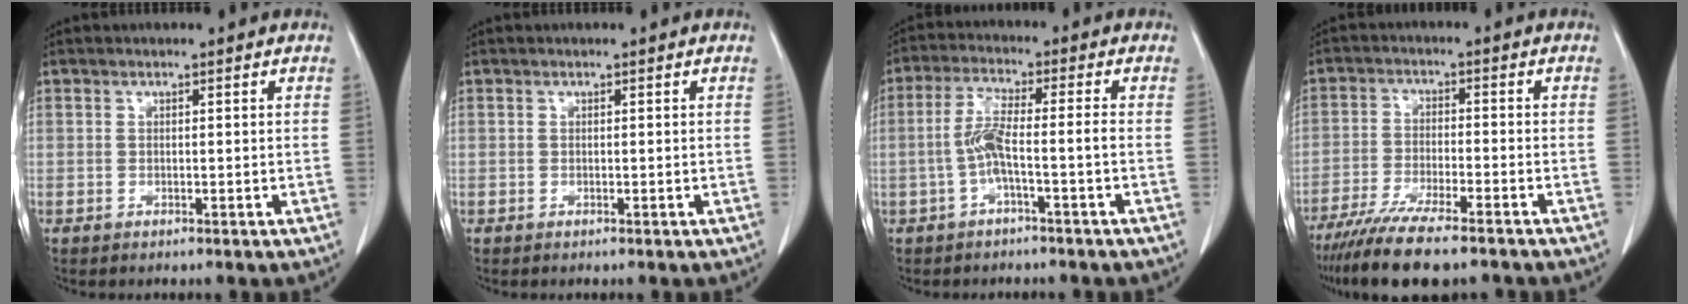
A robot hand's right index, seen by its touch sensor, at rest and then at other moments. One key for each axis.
{"total": 0.0}
{"total": 5.3, "fx": -1.5, "fy": 0.0, "fz": 5.1, "tx": -0.105, "ty": 0.015, "tz": -0.025}
{"total": 12.7, "fx": -10.4, "fy": 1.5, "fz": 7.2, "tx": -0.121, "ty": -0.029, "tz": -0.167}